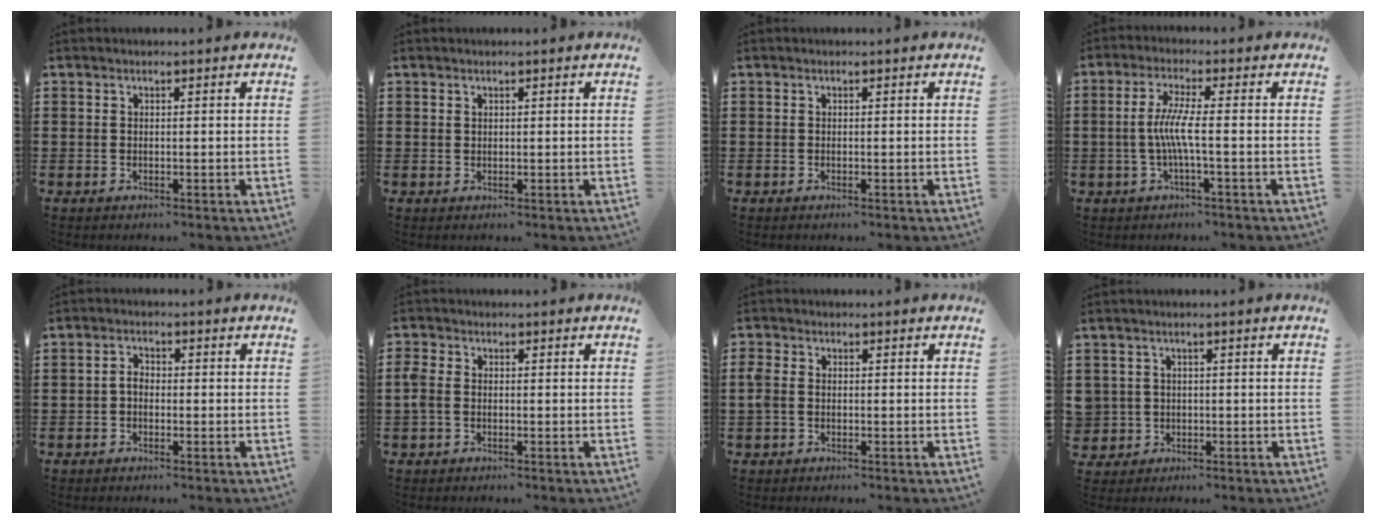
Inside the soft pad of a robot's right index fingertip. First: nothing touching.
{"total": 0.6, "force": [0.4, 0.4, 0.1], "torque": [-0.004, 0.001, 0.009]}
{"total": 0.0}
{"total": 5.2, "force": [-0.8, 0.1, 5.1], "torque": [-0.109, -0.008, -0.024]}
{"total": 2.1, "force": [-0.6, 1.3, 1.6], "torque": [-0.039, 0.001, -0.015]}
{"total": 2.1, "force": [-0.5, 1.5, 1.4], "torque": [-0.046, -0.002, -0.014]}
{"total": 2.0, "force": [-0.3, 1.5, 1.3], "torque": [-0.043, -0.002, -0.011]}
{"total": 2.1, "force": [-0.2, 2.1, -0.1], "torque": [-0.011, 0.006, -0.008]}